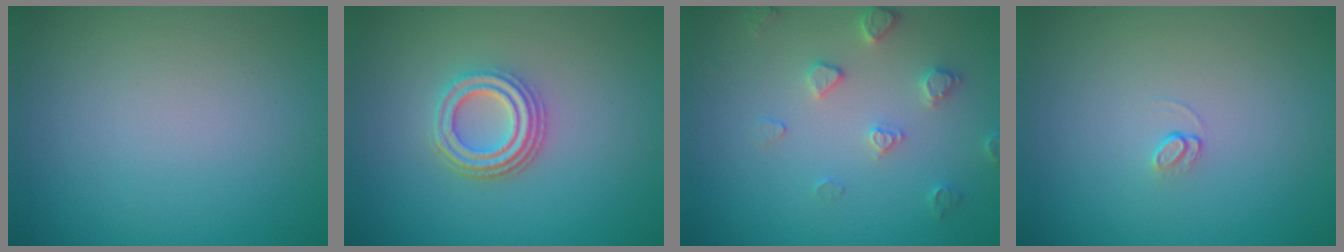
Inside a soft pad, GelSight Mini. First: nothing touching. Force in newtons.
{"total": 3.6, "press": 2.9, "slide": 2.1}
{"total": 2.5, "press": 2.4, "slide": 0.5}
{"total": 0.8, "press": 0.5, "slide": 0.7}